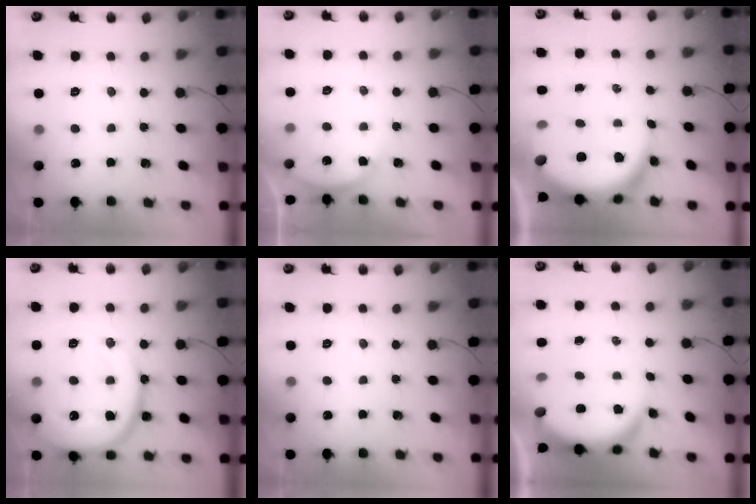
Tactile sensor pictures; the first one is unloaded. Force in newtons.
{"total": 2.9, "press": 2.9, "slide": 0.5}
{"total": 13.8, "press": 13.7, "slide": 1.3}
{"total": 17.1, "press": 17.0, "slide": 1.9}
{"total": 0.0}
{"total": 6.8, "press": 6.8, "slide": 0.9}